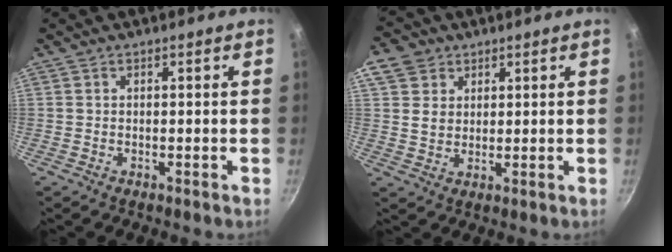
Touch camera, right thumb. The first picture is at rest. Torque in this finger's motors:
{"motor_torque": [-0.05, 0.40, 0.79, 0.63, 0.20]}